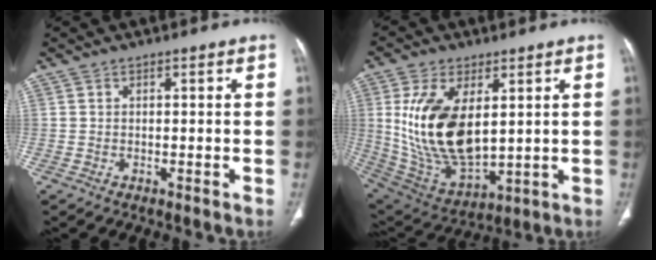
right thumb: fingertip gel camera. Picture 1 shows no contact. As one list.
[{"total": 18.9, "force": [3.5, 10.1, 15.6], "torque": [-0.293, -0.023, 0.088]}]